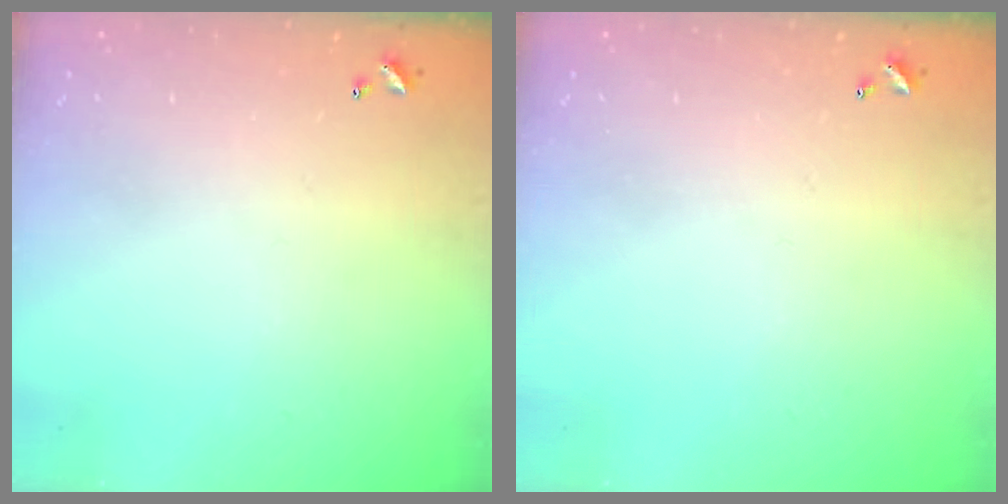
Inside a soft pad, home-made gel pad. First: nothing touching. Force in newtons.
{"total": 0.0}